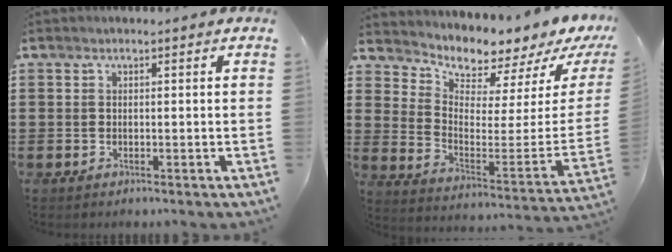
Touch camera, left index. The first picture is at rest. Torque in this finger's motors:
{"motor_torque": [2.14, 0.00, 0.44, 0.08]}